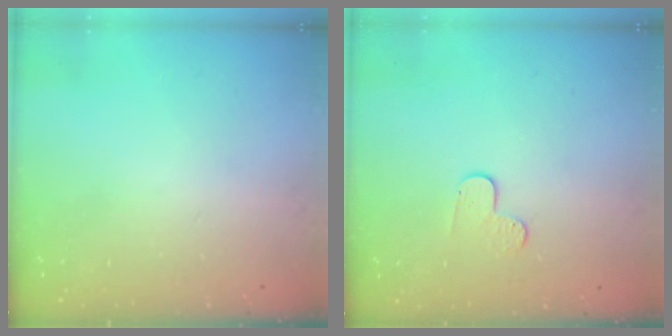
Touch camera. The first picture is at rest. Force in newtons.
{"total": 3.8, "press": 3.8, "slide": 0.4}